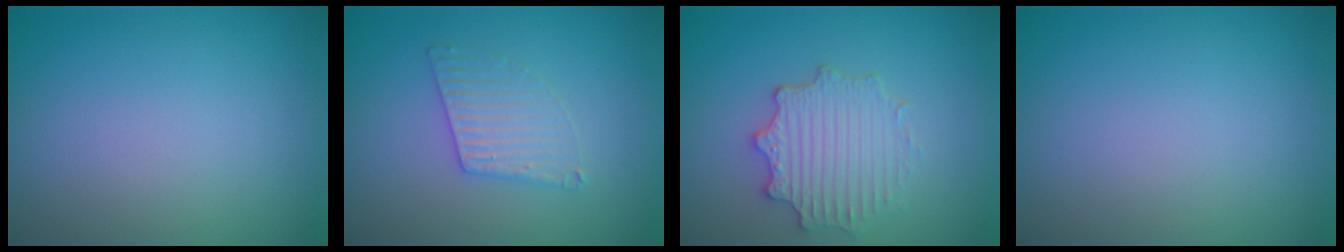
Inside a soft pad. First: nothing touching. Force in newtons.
{"total": 2.5, "press": 2.5, "slide": 0.2}
{"total": 3.4, "press": 3.1, "slide": 1.2}
{"total": 0.0}